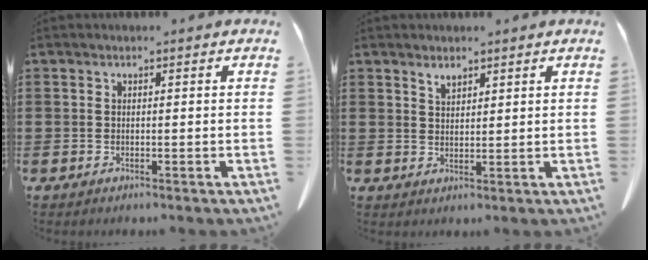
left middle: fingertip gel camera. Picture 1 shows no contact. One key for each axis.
{"total": 1.9, "fx": 1.6, "fy": 0.6, "fz": 0.7, "tx": -0.009, "ty": -0.003, "tz": 0.030}